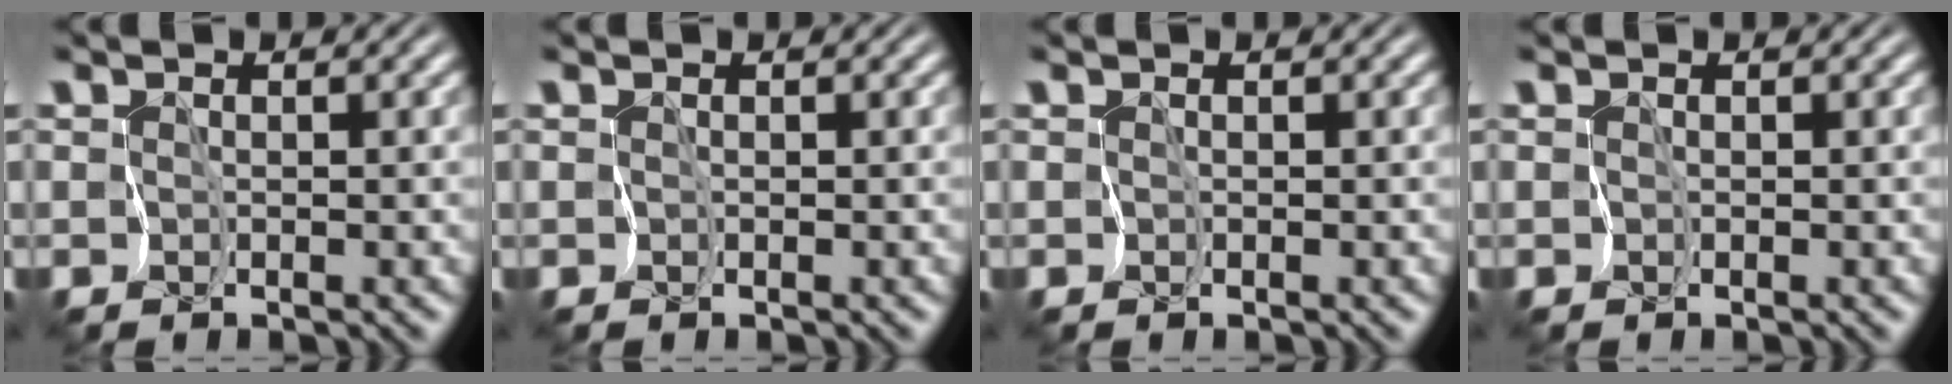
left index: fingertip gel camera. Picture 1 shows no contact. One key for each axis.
{"total": 0.0}
{"total": 0.0}
{"total": 0.0}